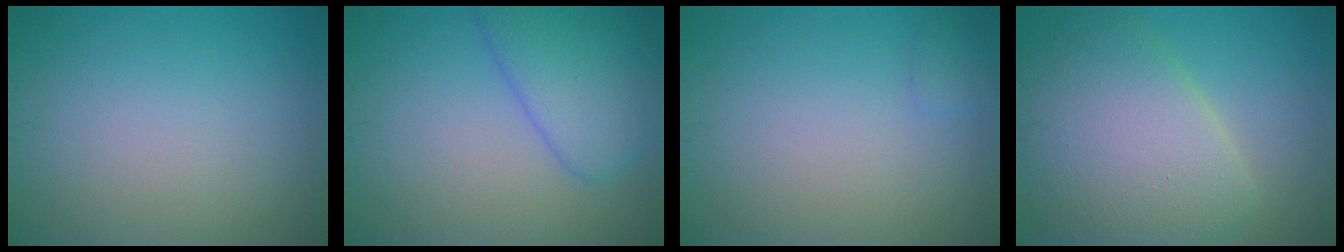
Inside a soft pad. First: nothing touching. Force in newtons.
{"total": 5.3, "press": 5.3, "slide": 0.1}
{"total": 0.7, "press": 0.7, "slide": 0.0}
{"total": 9.3, "press": 9.2, "slide": 0.8}